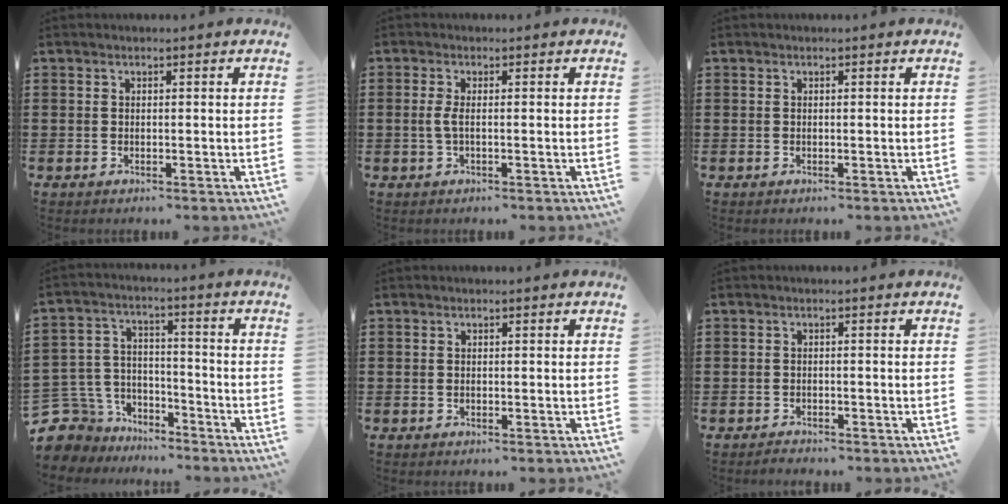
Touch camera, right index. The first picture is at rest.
{"total": 2.1, "force": [-0.2, 0.3, 2.1], "torque": [-0.055, -0.008, -0.010]}
{"total": 0.0}
{"total": 6.9, "force": [-5.5, 4.2, 0.4], "torque": [-0.055, 0.002, -0.115]}
{"total": 0.0}
{"total": 1.2, "force": [-1.2, 0.1, 0.0], "torque": [-0.004, 0.001, -0.025]}